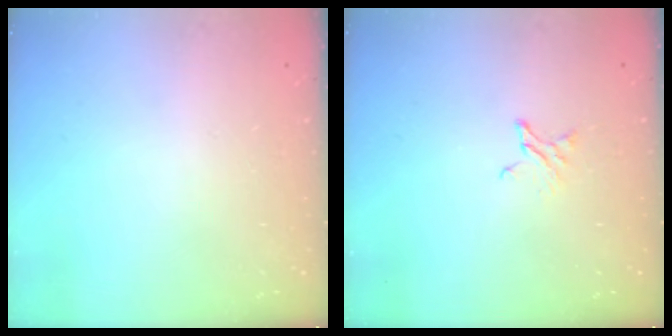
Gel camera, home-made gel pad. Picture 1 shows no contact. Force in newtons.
{"total": 2.0, "press": 2.0, "slide": 0.1}